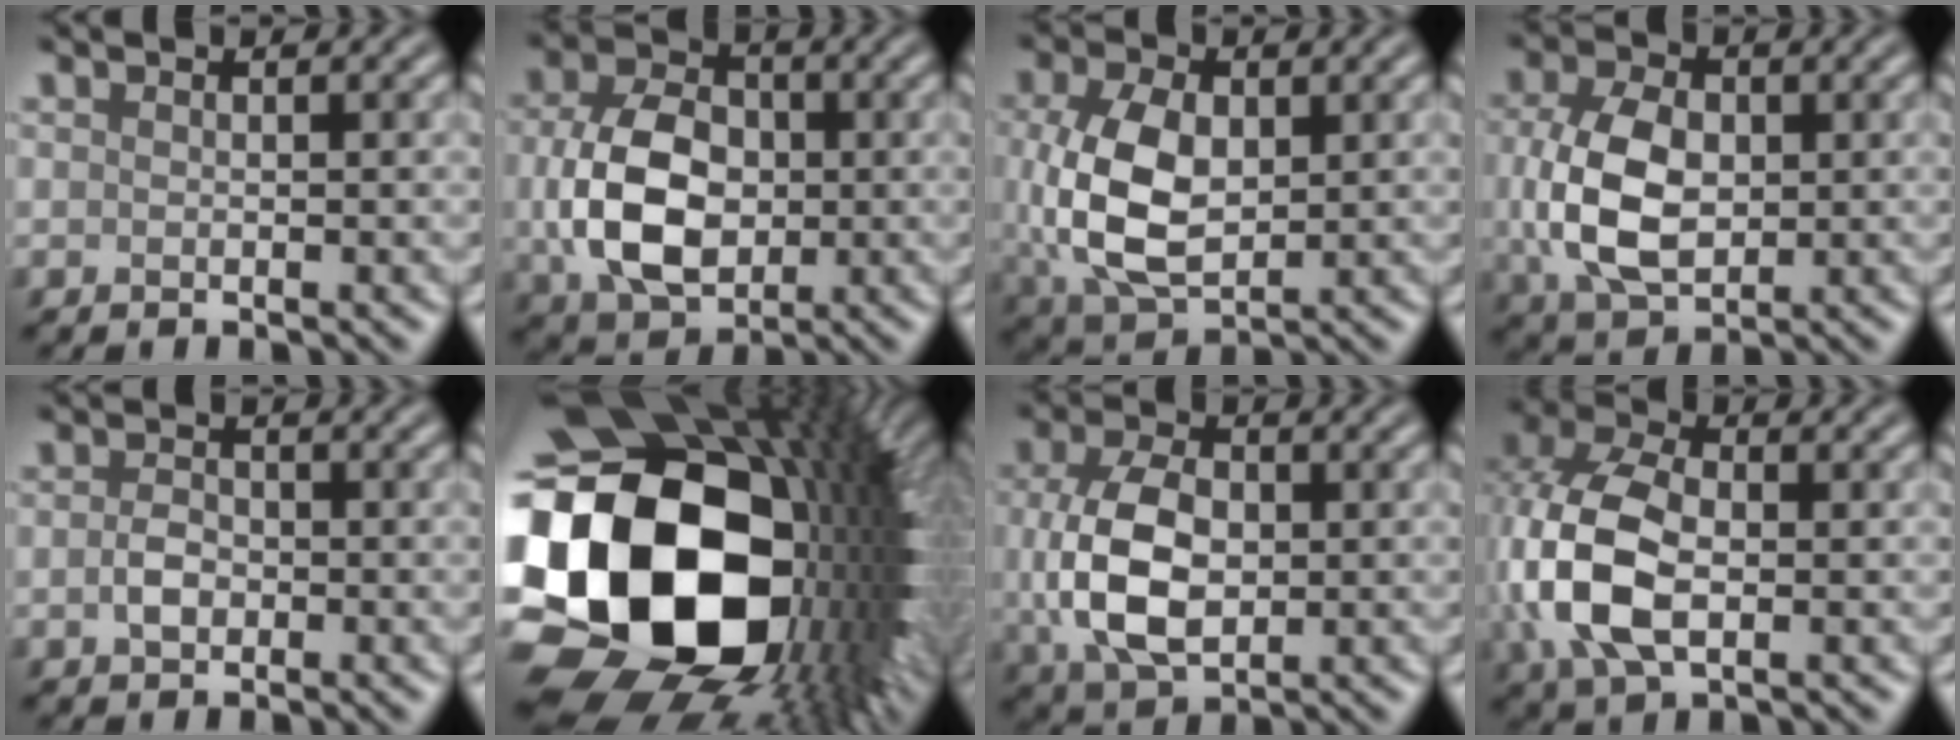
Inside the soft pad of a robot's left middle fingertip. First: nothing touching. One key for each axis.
{"total": 8.3, "fx": -0.5, "fy": 5.8, "fz": 5.9, "tx": -0.131, "ty": -0.003, "tz": -0.011}
{"total": 8.0, "fx": 0.4, "fy": 5.1, "fz": 6.1, "tx": -0.149, "ty": -0.005, "tz": 0.014}
{"total": 7.3, "fx": 0.0, "fy": 4.9, "fz": 5.4, "tx": -0.127, "ty": 0.000, "tz": 0.001}
{"total": 1.8, "fx": -0.4, "fy": 1.3, "fz": 1.2, "tx": -0.028, "ty": 0.001, "tz": -0.012}
{"total": 22.2, "fx": -1.6, "fy": 16.2, "fz": 15.1, "tx": -0.331, "ty": -0.049, "tz": 0.000}
{"total": 7.7, "fx": -0.1, "fy": 5.0, "fz": 5.8, "tx": -0.135, "ty": -0.003, "tz": -0.003}
{"total": 9.2, "fx": -1.1, "fy": 5.9, "fz": 7.0, "tx": -0.180, "ty": -0.004, "tz": -0.027}